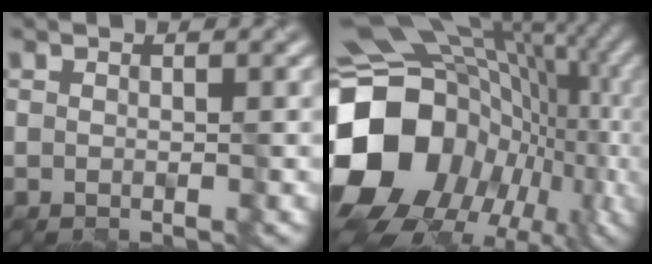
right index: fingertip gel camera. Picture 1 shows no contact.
{"total": 19.1, "force": [-3.0, 15.9, 10.2], "torque": [-0.221, -0.017, -0.036]}